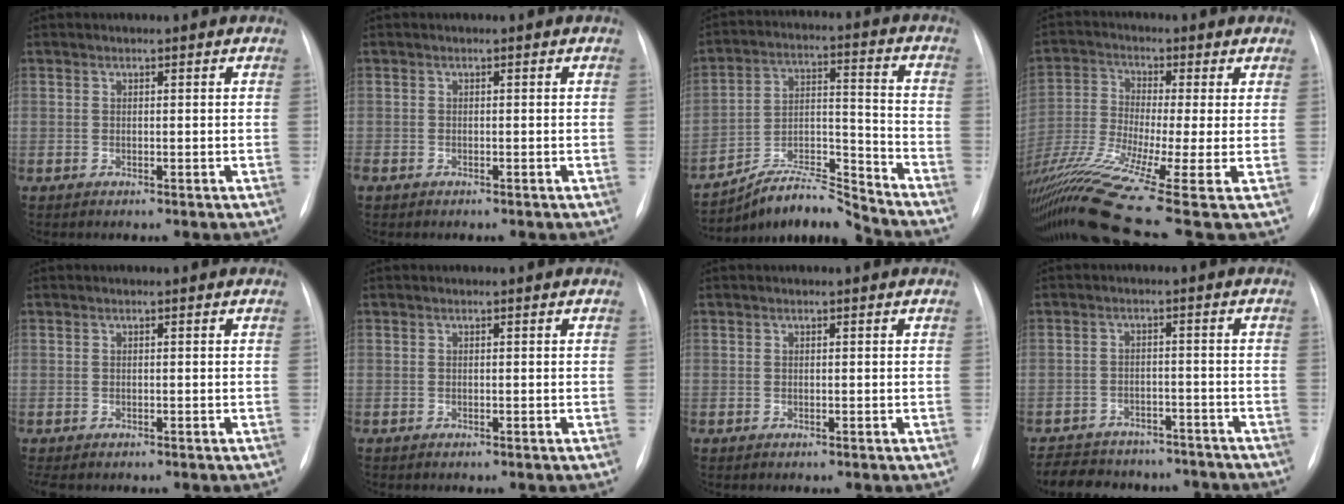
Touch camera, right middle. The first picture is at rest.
{"total": 0.8, "force": [-0.5, 0.5, 0.3], "torque": [-0.010, 0.000, -0.008]}
{"total": 10.9, "force": [-10.6, -0.7, 2.3], "torque": [-0.038, 0.037, -0.190]}
{"total": 15.7, "force": [-8.7, -0.7, 13.0], "torque": [-0.279, -0.040, -0.163]}
{"total": 2.1, "force": [-1.7, 1.0, 0.9], "torque": [-0.008, -0.003, -0.017]}
{"total": 0.0}
{"total": 0.0}
{"total": 15.2, "force": [-13.2, 6.2, 4.1], "torque": [-0.088, 0.013, -0.169]}